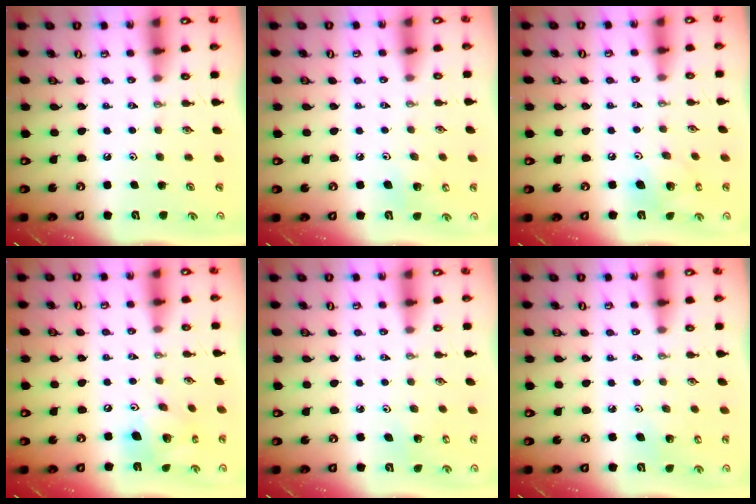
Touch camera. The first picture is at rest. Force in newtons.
{"total": 6.5, "press": 6.4, "slide": 1.5}
{"total": 10.6, "press": 10.5, "slide": 1.0}
{"total": 13.6, "press": 13.5, "slide": 1.4}
{"total": 2.8, "press": 2.8, "slide": 0.3}
{"total": 4.2, "press": 4.0, "slide": 1.1}